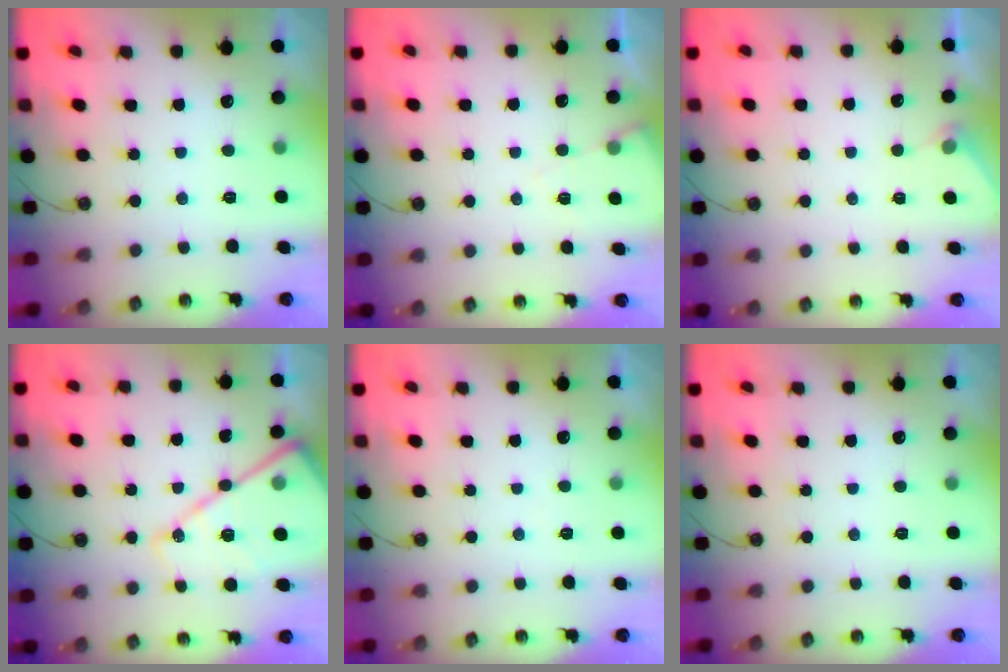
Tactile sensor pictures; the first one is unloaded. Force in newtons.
{"total": 5.0, "press": 5.0, "slide": 0.7}
{"total": 2.7, "press": 2.7, "slide": 0.4}
{"total": 19.5, "press": 19.4, "slide": 1.6}
{"total": 2.3, "press": 2.2, "slide": 0.4}
{"total": 0.0}